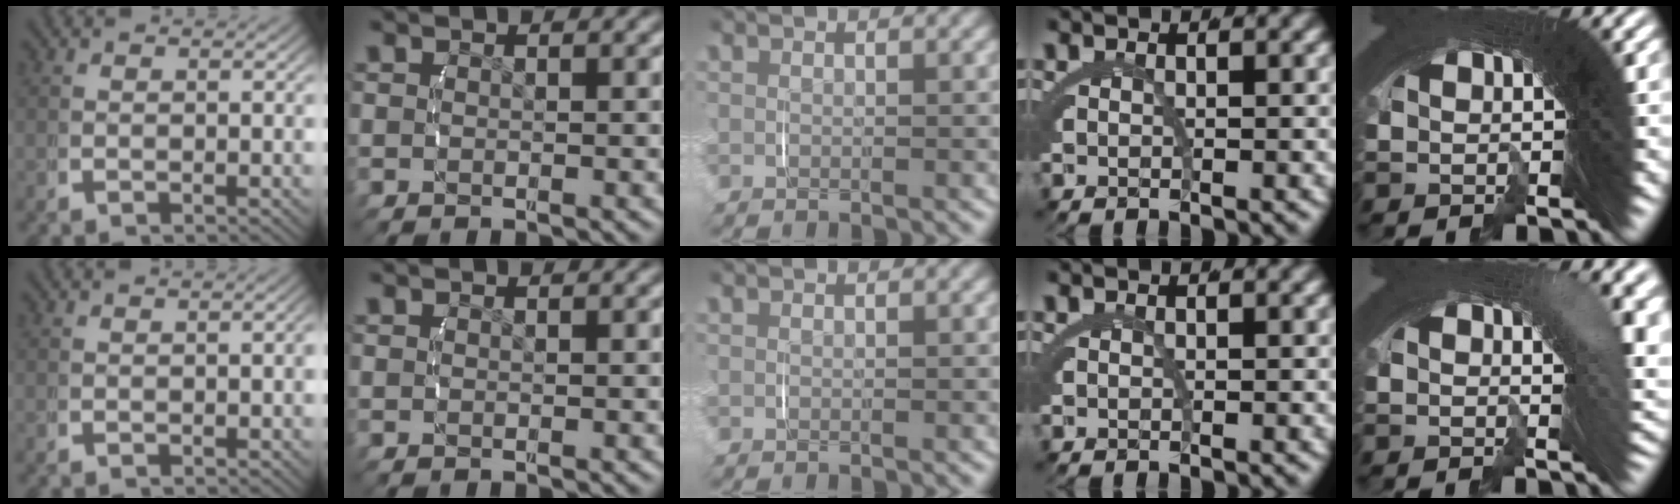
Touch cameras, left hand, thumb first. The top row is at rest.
{"thumb": {"total": 0.8, "force": [-0.2, 0.3, 0.7], "torque": [-0.004, 0.000, -0.002]}, "little": {"total": 4.3, "force": [0.4, 1.9, 3.9], "torque": [-0.023, 0.014, -0.003]}}